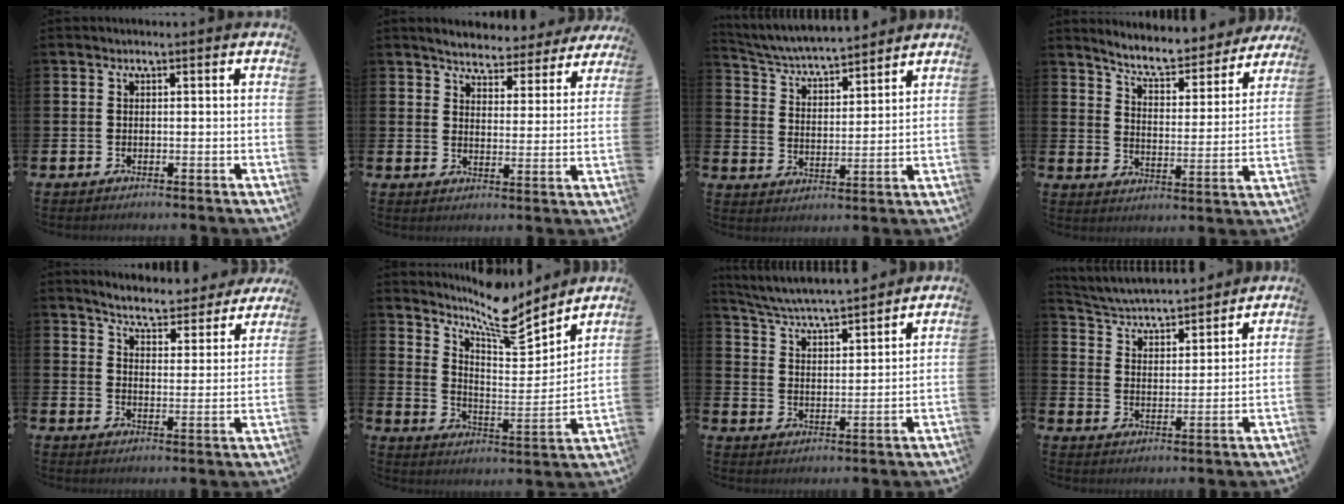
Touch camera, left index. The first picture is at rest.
{"total": 4.5, "force": [4.4, 0.9, 0.4], "torque": [-0.026, -0.030, 0.074]}
{"total": 5.1, "force": [5.0, 0.4, 0.8], "torque": [-0.044, -0.040, 0.085]}
{"total": 6.8, "force": [6.4, 1.1, 1.9], "torque": [-0.065, -0.048, 0.107]}
{"total": 5.1, "force": [5.0, 0.4, 1.0], "torque": [-0.040, -0.039, 0.082]}
{"total": 9.3, "force": [8.5, 1.9, 3.3], "torque": [-0.068, -0.064, 0.146]}
{"total": 5.6, "force": [5.5, 0.0, 1.1], "torque": [-0.049, -0.044, 0.094]}
{"total": 4.7, "force": [4.6, 0.7, 0.6], "torque": [-0.040, -0.040, 0.076]}